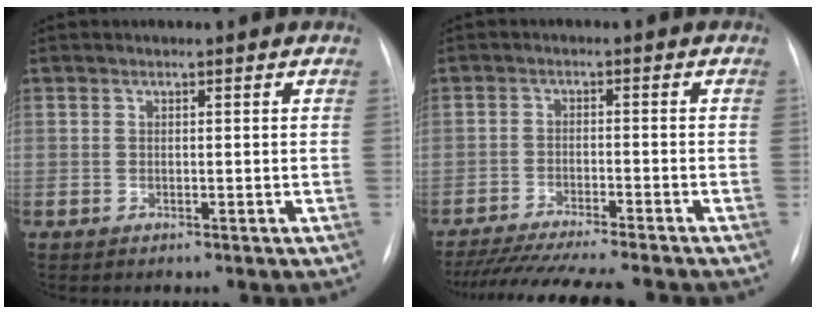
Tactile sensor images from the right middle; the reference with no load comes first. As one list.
[{"total": 15.0, "force": [-13.3, 0.3, 6.9], "torque": [-0.109, -0.029, -0.198]}]